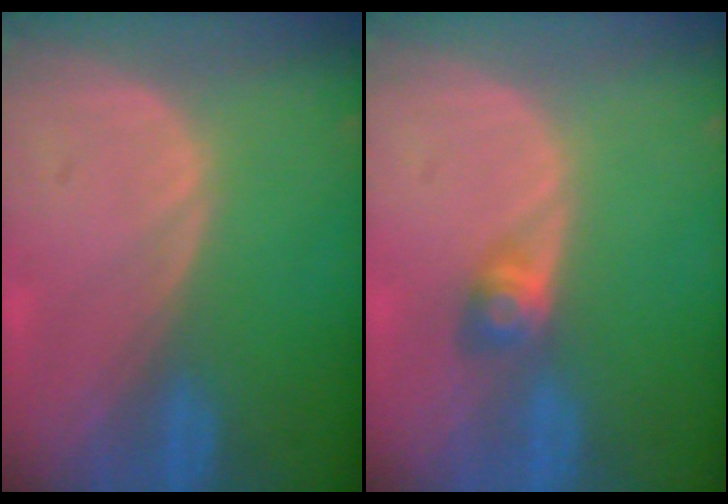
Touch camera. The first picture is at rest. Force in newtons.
{"total": 2.7, "press": 2.5, "slide": 1.1}